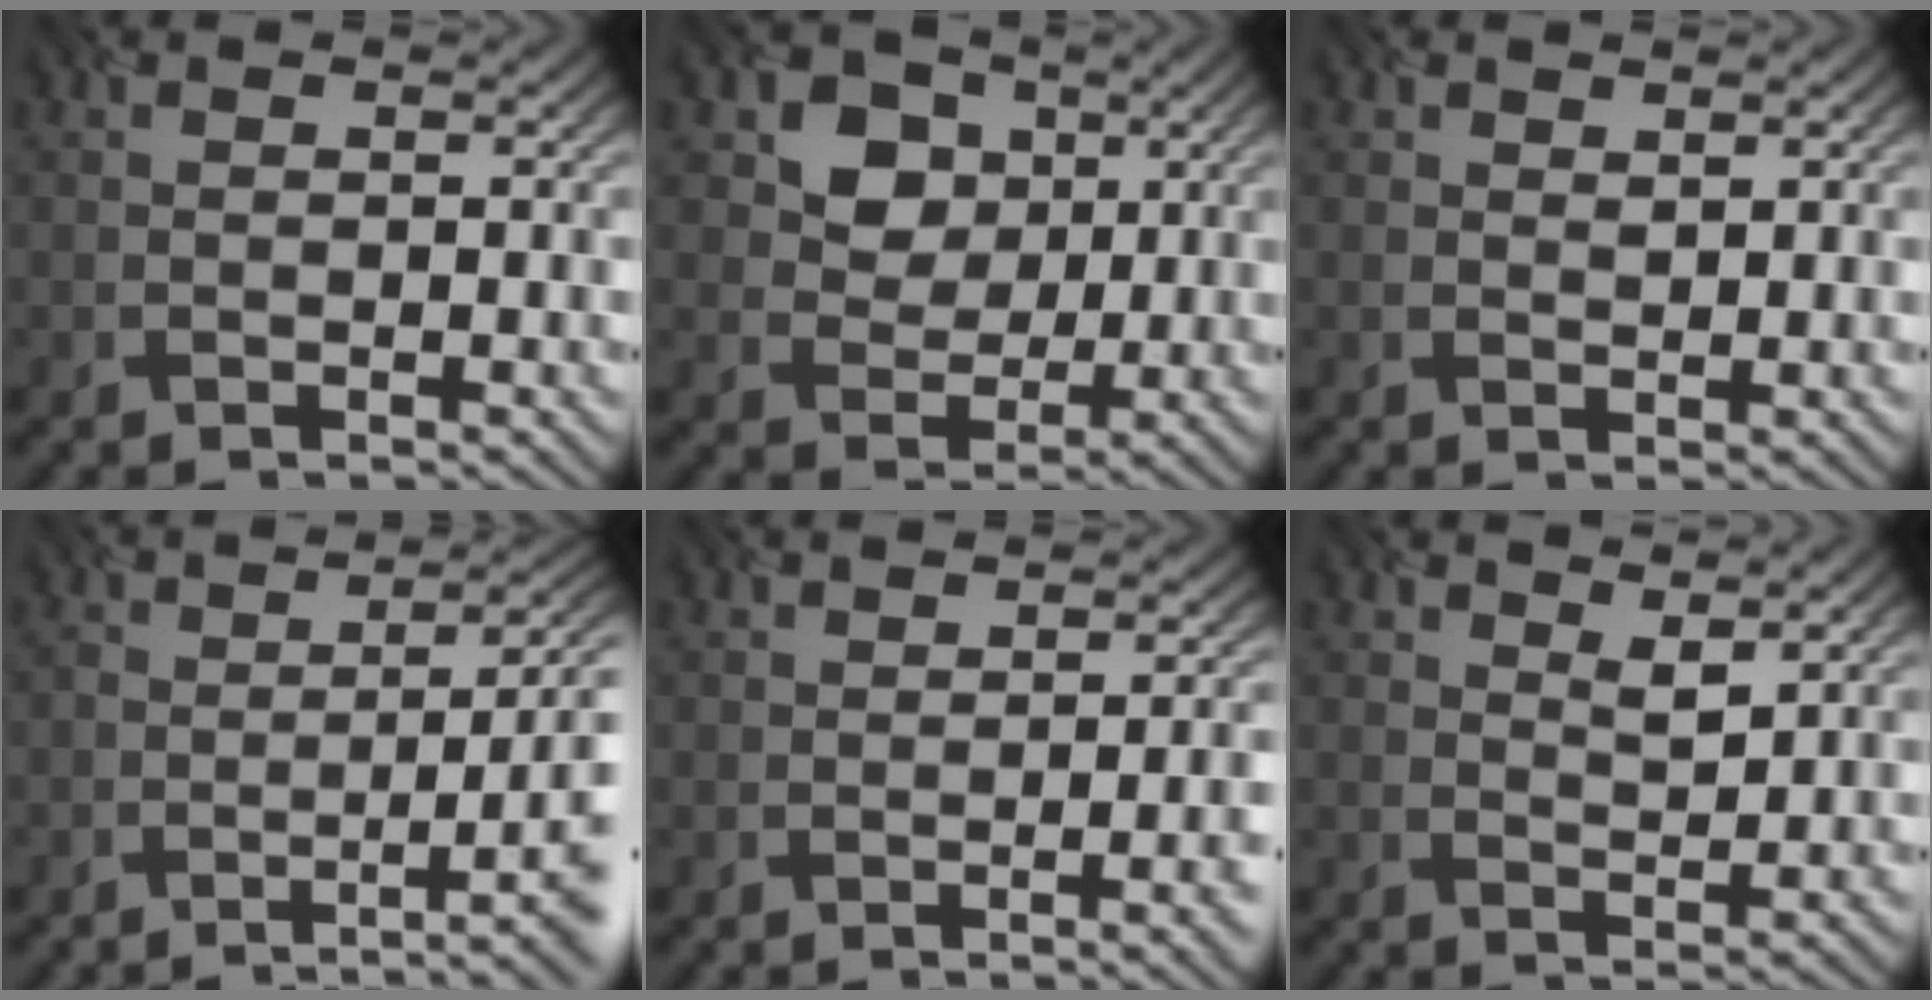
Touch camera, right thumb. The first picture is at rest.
{"total": 6.8, "force": [2.9, 5.8, 2.0], "torque": [-0.076, 0.003, 0.052]}
{"total": 1.1, "force": [1.0, 0.4, -0.2], "torque": [-0.001, 0.003, 0.026]}
{"total": 6.3, "force": [-2.4, 2.0, 5.5], "torque": [-0.069, -0.004, -0.029]}
{"total": 4.8, "force": [-1.6, 1.7, 4.2], "torque": [-0.037, 0.004, -0.013]}
{"total": 2.1, "force": [2.1, 0.3, 0.2], "torque": [-0.012, -0.003, 0.045]}